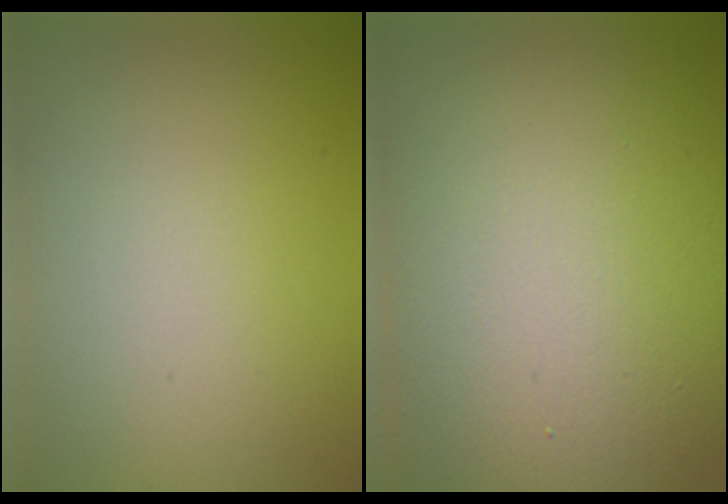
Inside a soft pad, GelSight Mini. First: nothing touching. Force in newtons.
{"total": 17.0, "press": 16.9, "slide": 1.2}